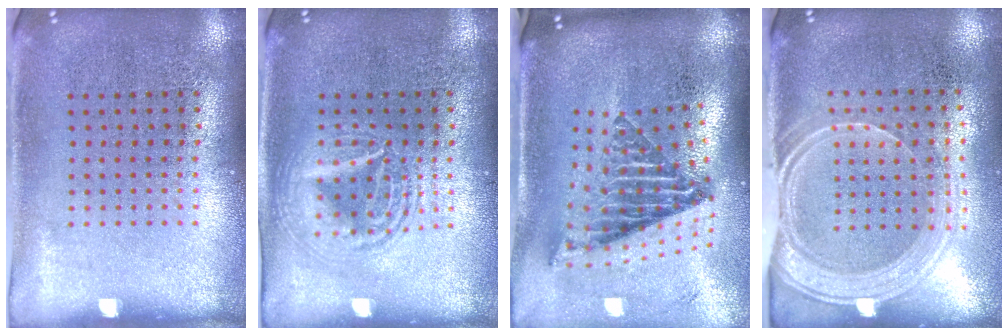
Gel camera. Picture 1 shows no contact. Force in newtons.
{"total": 2.9, "press": 2.9, "slide": 0.3}
{"total": 2.6, "press": 1.7, "slide": 2.0}
{"total": 1.9, "press": 1.7, "slide": 0.9}